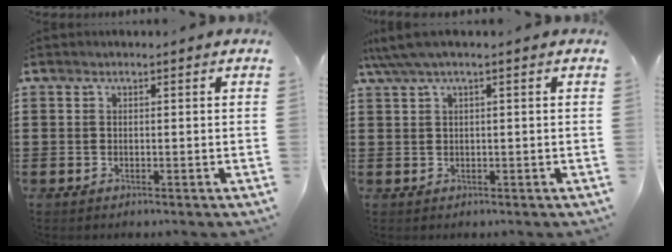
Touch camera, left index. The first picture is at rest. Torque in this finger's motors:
{"motor_torque": [0.40, 0.28, 0.40, 0.07]}